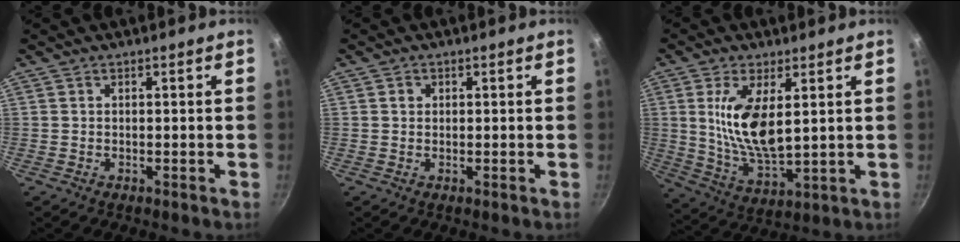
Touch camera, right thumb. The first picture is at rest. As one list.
[{"total": 1.2, "force": [0.3, 1.1, 0.4], "torque": [-0.002, 0.003, 0.004]}, {"total": 12.4, "force": [2.8, 5.3, 10.9], "torque": [-0.205, -0.024, 0.063]}]